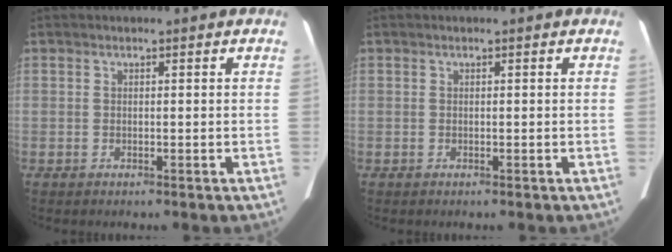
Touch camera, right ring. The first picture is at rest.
{"total": 0.0}